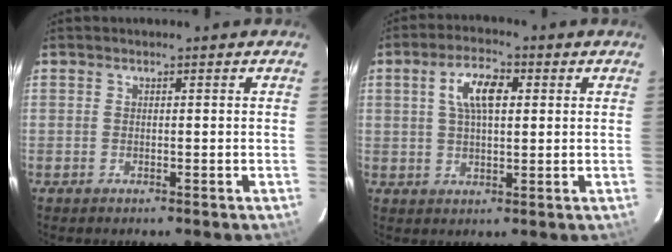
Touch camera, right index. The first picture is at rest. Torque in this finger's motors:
{"motor_torque": [0.61, -0.25, 0.22, 0.08]}